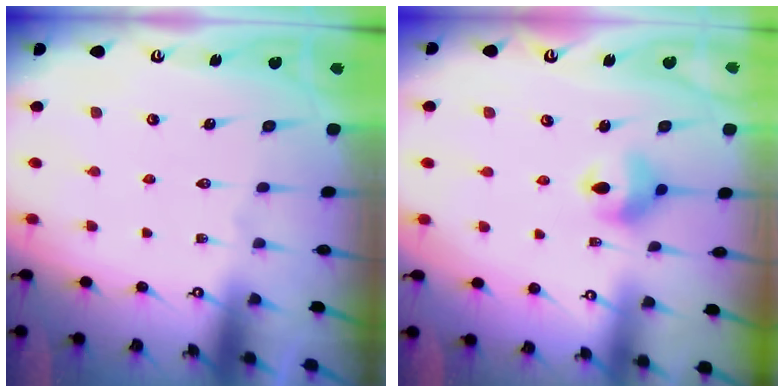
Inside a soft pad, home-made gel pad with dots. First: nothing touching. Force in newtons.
{"total": 9.2, "press": 8.6, "slide": 3.2}